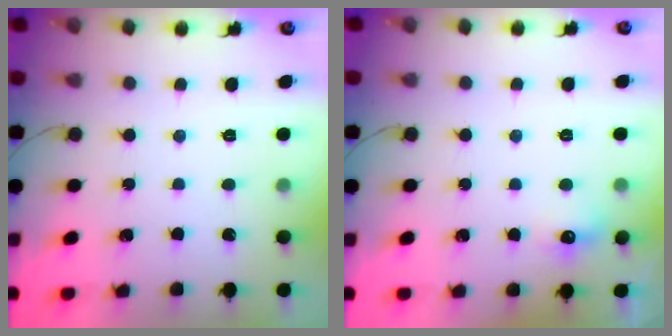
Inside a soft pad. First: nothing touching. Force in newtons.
{"total": 6.3, "press": 6.1, "slide": 1.5}